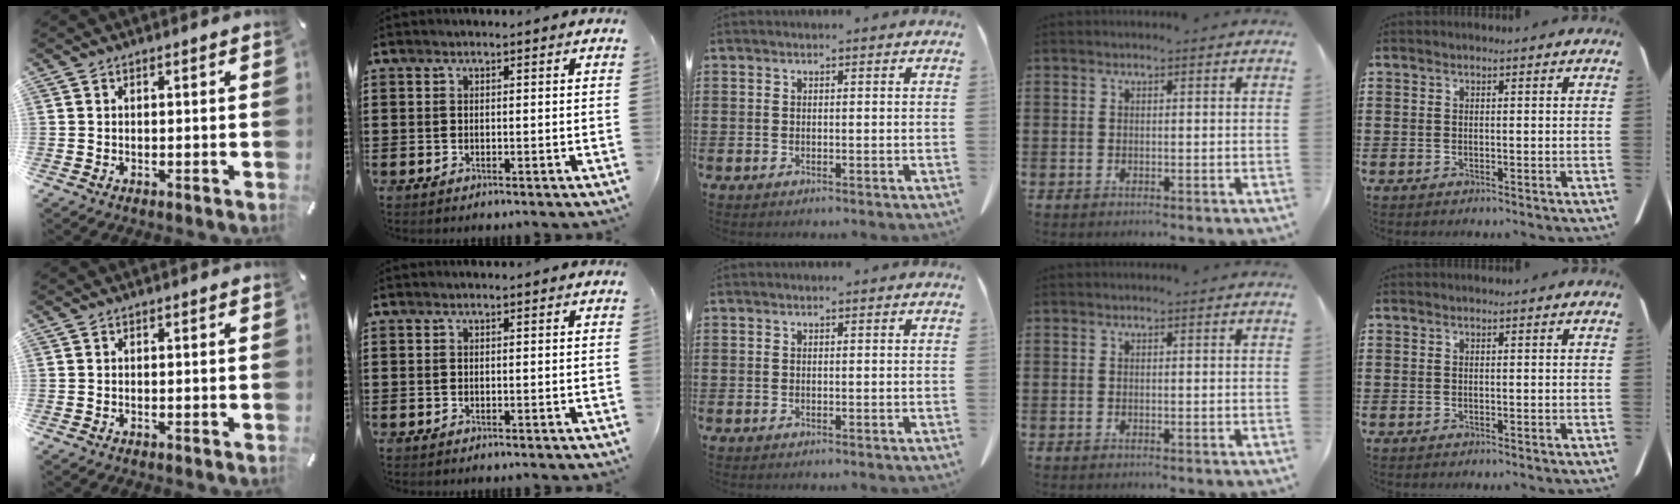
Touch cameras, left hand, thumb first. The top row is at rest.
{}